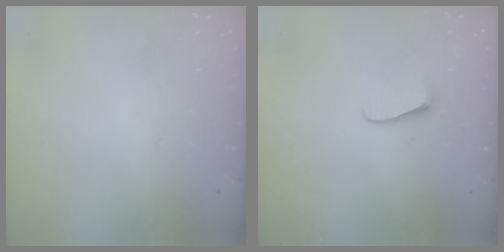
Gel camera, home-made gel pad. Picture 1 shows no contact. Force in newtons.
{"total": 5.7, "press": 5.7, "slide": 0.6}